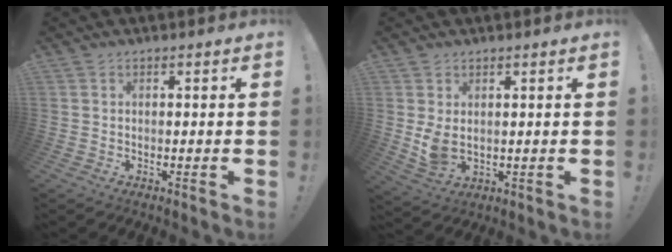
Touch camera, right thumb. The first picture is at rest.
{"total": 5.6, "force": [1.4, 3.5, 4.2], "torque": [-0.067, -0.018, 0.026]}